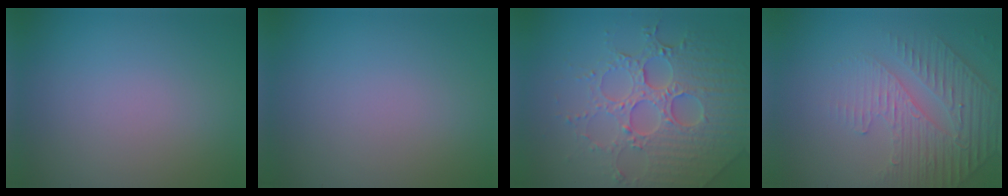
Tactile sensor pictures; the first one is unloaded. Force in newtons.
{"total": 0.0}
{"total": 8.1, "press": 5.8, "slide": 5.6}
{"total": 4.6, "press": 3.3, "slide": 3.2}